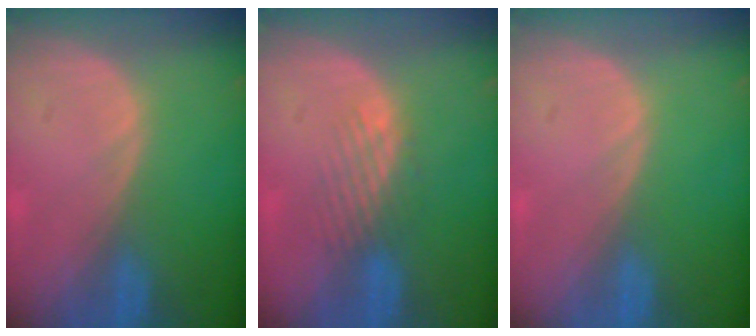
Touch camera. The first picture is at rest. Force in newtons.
{"total": 3.4, "press": 2.8, "slide": 1.9}
{"total": 0.0}